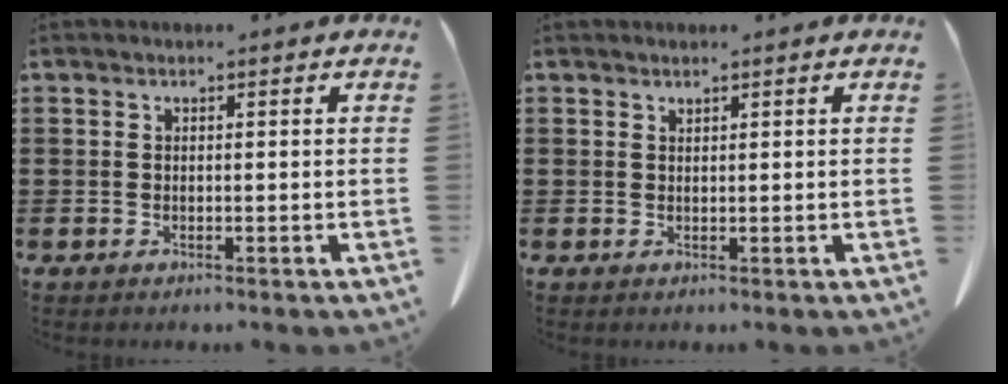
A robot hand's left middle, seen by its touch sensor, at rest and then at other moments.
{"total": 0.5, "force": [0.5, 0.0, 0.0], "torque": [-0.002, -0.002, 0.011]}